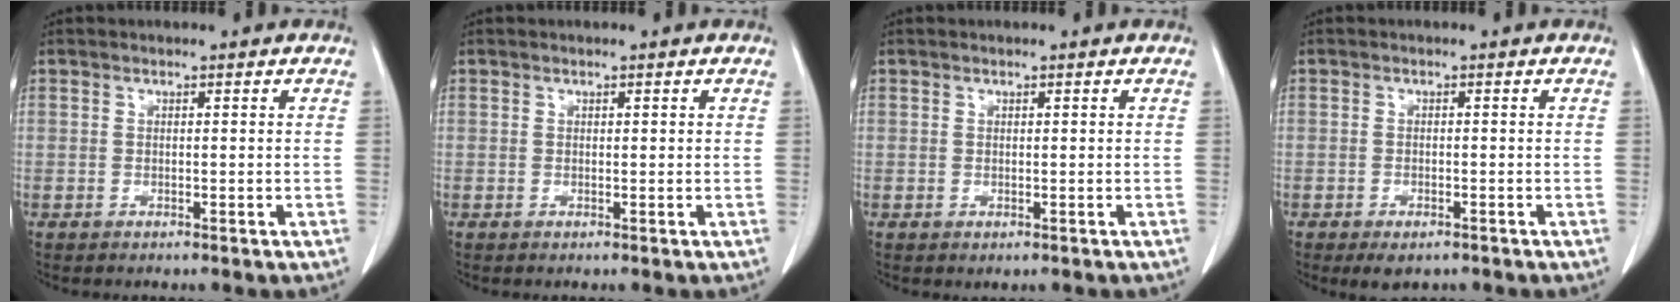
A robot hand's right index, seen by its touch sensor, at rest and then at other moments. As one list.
[{"total": 0.0}, {"total": 0.0}, {"total": 3.0, "force": [-2.0, 1.4, 1.7], "torque": [-0.025, -0.003, -0.019]}]